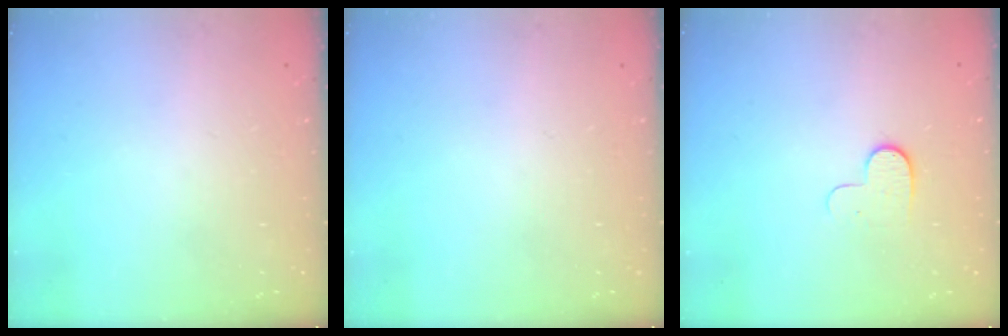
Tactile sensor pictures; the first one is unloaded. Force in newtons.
{"total": 0.0}
{"total": 5.4, "press": 5.3, "slide": 1.2}